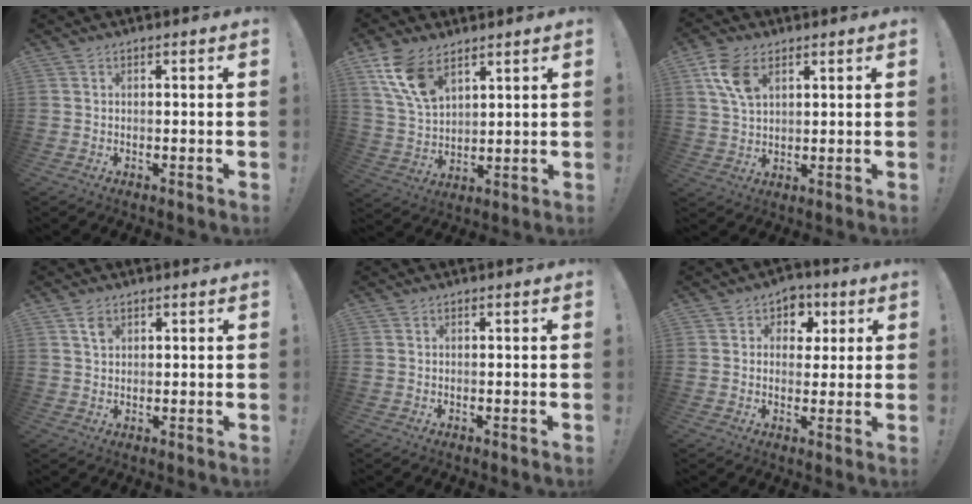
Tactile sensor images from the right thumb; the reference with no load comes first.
{"total": 12.2, "force": [7.5, 6.6, 7.1], "torque": [-0.148, -0.027, 0.149]}
{"total": 9.4, "force": [4.5, 5.4, 6.2], "torque": [-0.119, -0.006, 0.089]}
{"total": 2.9, "force": [1.7, 1.8, 1.5], "torque": [-0.020, -0.003, 0.030]}
{"total": 0.0}
{"total": 6.5, "force": [1.9, 5.9, 1.8], "torque": [-0.006, -0.013, 0.036]}